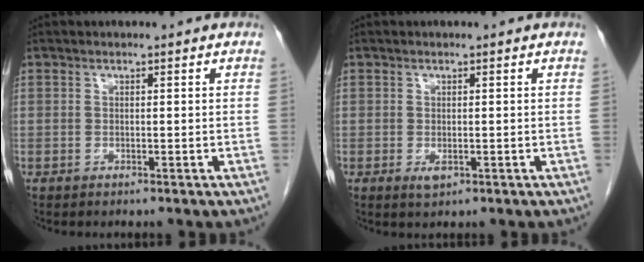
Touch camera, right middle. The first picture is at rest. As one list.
[{"total": 1.4, "force": [-0.4, 0.7, 1.2], "torque": [-0.019, -0.003, -0.001]}]